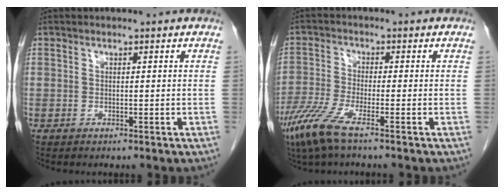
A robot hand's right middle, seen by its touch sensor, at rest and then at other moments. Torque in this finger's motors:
{"motor_torque": [1.21, -0.93, 0.49, 0.16]}